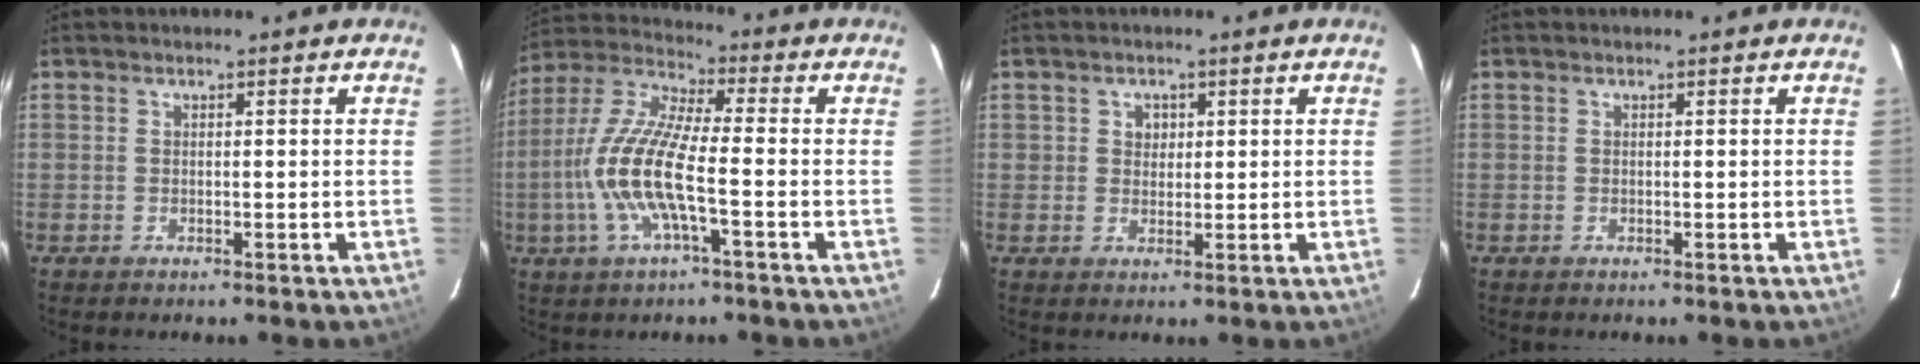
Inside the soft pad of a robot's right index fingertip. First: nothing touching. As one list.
[{"total": 13.2, "force": [-3.3, 2.5, 12.6], "torque": [-0.269, 0.000, -0.070]}, {"total": 2.4, "force": [0.7, 2.2, 0.5], "torque": [-0.001, 0.010, 0.013]}, {"total": 0.0}]